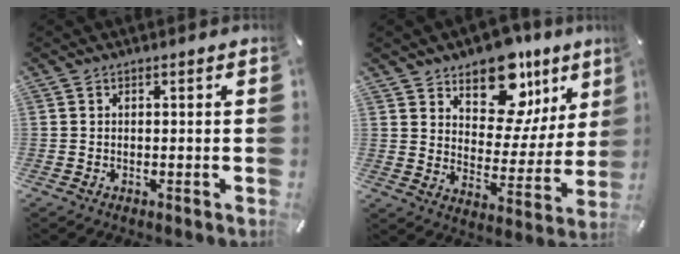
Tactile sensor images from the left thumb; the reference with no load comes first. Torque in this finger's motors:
{"motor_torque": [1.94, 2.12, 1.34, -1.44, 0.10]}